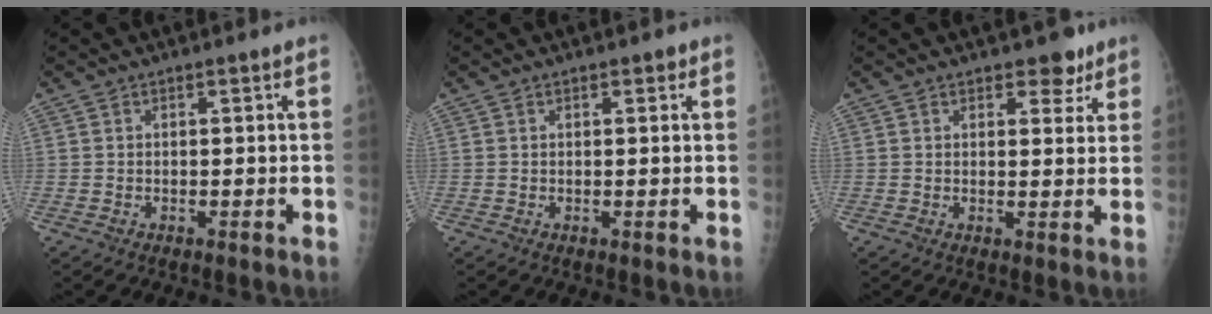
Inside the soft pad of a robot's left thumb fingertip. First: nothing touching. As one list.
[{"total": 1.2, "force": [0.7, 0.6, 0.8], "torque": [-0.003, 0.000, 0.006]}, {"total": 4.1, "force": [2.8, 2.3, 2.0], "torque": [-0.001, -0.013, 0.035]}]